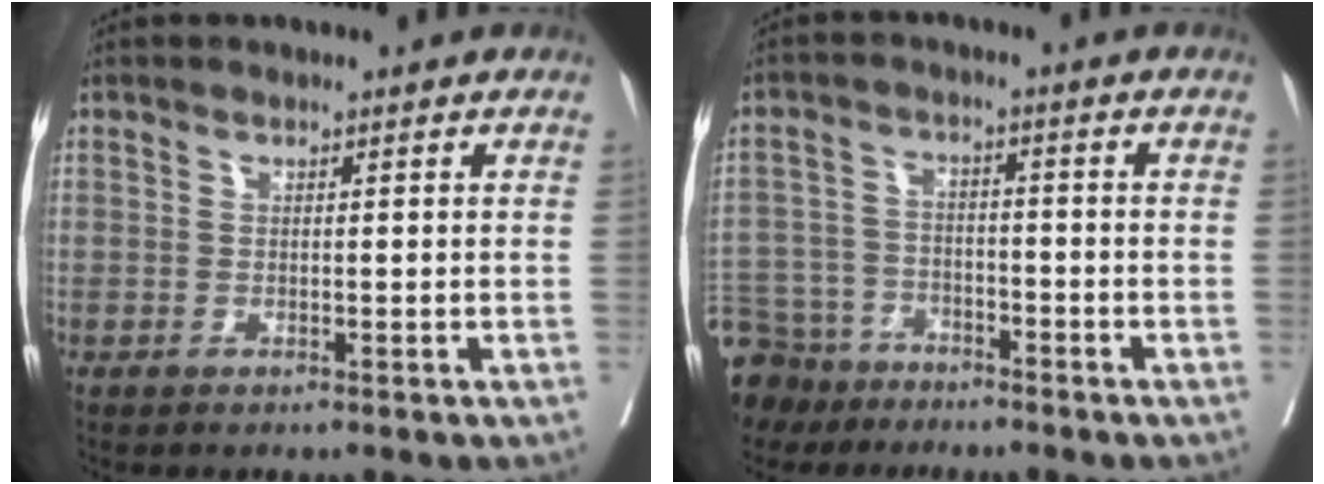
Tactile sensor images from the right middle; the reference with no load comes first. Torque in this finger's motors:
{"motor_torque": [0.40, -0.32, 1.05, 0.21]}